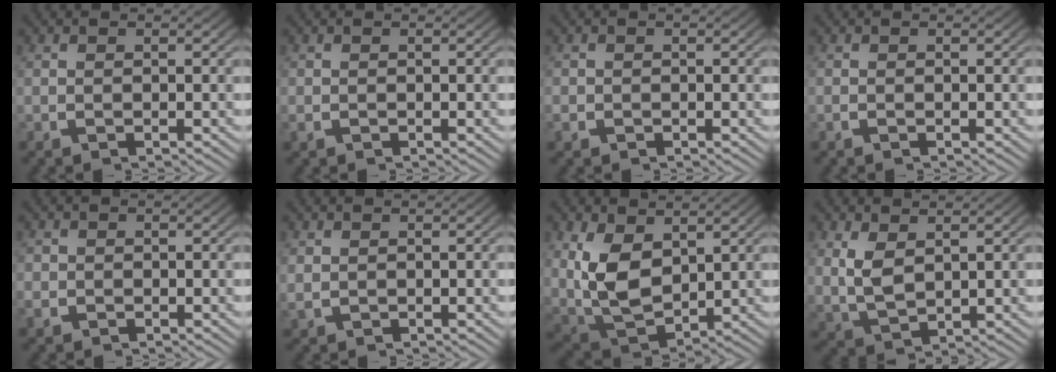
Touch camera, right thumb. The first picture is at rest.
{"total": 0.7, "force": [-0.3, 0.5, -0.2], "torque": [0.000, -0.001, -0.006]}
{"total": 1.3, "force": [-0.6, 1.1, -0.1], "torque": [0.000, -0.001, -0.015]}
{"total": 0.6, "force": [-0.5, 0.2, -0.2], "torque": [0.000, 0.002, -0.013]}
{"total": 1.8, "force": [-0.7, 1.6, 0.1], "torque": [-0.004, -0.002, -0.016]}
{"total": 0.9, "force": [0.3, 0.8, 0.1], "torque": [-0.007, 0.003, 0.009]}
{"total": 9.8, "force": [0.3, 7.1, 6.8], "torque": [-0.184, -0.046, 0.027]}
{"total": 4.4, "force": [0.8, 3.3, 2.8], "torque": [-0.072, -0.017, 0.029]}